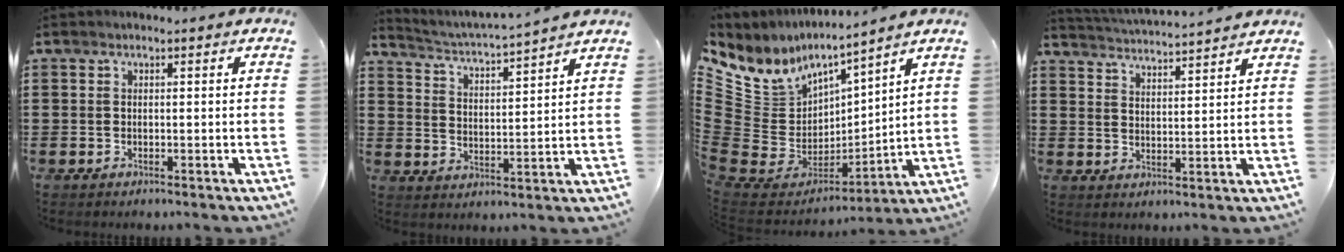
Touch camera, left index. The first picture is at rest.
{"total": 3.4, "force": [3.3, -0.7, 0.5], "torque": [-0.030, -0.031, 0.049]}
{"total": 7.8, "force": [3.9, 6.6, 1.1], "torque": [-0.082, -0.051, 0.076]}
{"total": 3.4, "force": [3.3, -0.6, -0.1], "torque": [-0.010, -0.021, 0.057]}